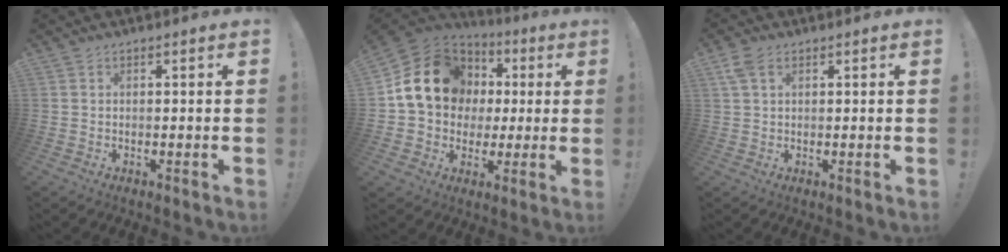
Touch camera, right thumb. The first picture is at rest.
{"total": 18.8, "force": [4.4, 15.3, 10.0], "torque": [-0.152, -0.003, 0.104]}
{"total": 4.4, "force": [2.1, 2.5, 3.0], "torque": [-0.067, 0.004, 0.043]}